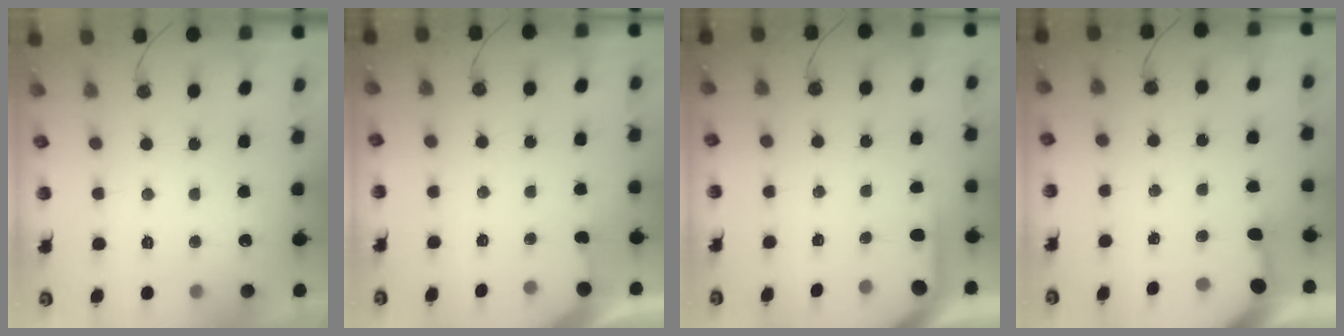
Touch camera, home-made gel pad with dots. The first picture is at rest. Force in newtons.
{"total": 1.6, "press": 1.6, "slide": 0.3}
{"total": 2.2, "press": 2.2, "slide": 0.3}
{"total": 3.6, "press": 3.6, "slide": 0.3}